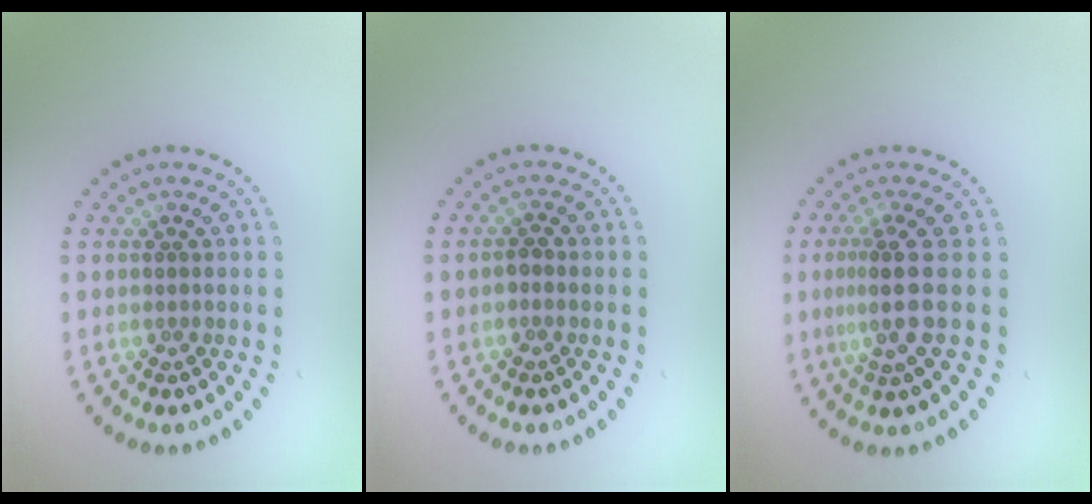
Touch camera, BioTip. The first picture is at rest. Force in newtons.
{"total": 0.8, "press": 0.8, "slide": 0.2}
{"total": 3.1, "press": 2.4, "slide": 2.0}